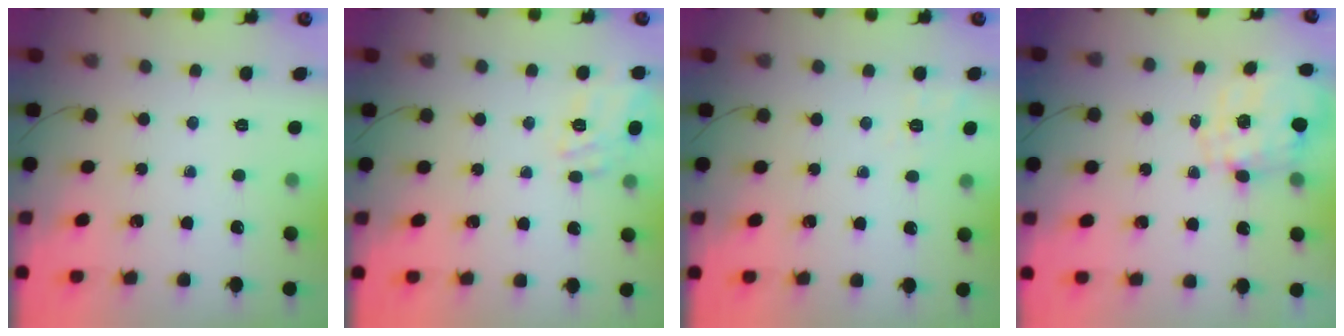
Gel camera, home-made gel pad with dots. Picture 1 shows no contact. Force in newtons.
{"total": 15.0, "press": 15.0, "slide": 0.7}
{"total": 1.7, "press": 0.1, "slide": 1.7}
{"total": 2.1, "press": 1.7, "slide": 1.1}